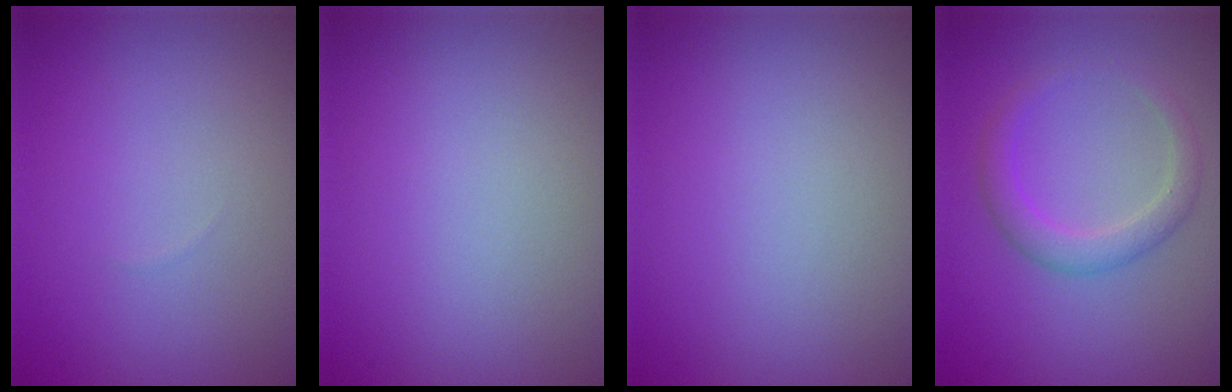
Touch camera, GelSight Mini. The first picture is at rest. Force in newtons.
{"total": 0.0}
{"total": 0.0}
{"total": 2.5, "press": 2.5, "slide": 0.1}